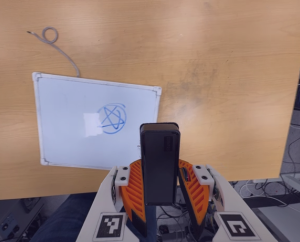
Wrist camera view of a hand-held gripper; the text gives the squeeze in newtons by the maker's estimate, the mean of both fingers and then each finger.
{"total": 5.3, "left": 4.7, "right": 5.8}